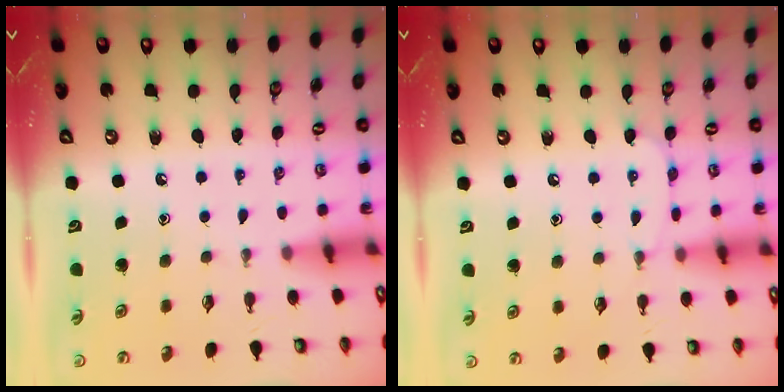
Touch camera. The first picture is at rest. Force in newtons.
{"total": 6.0, "press": 6.0, "slide": 0.5}